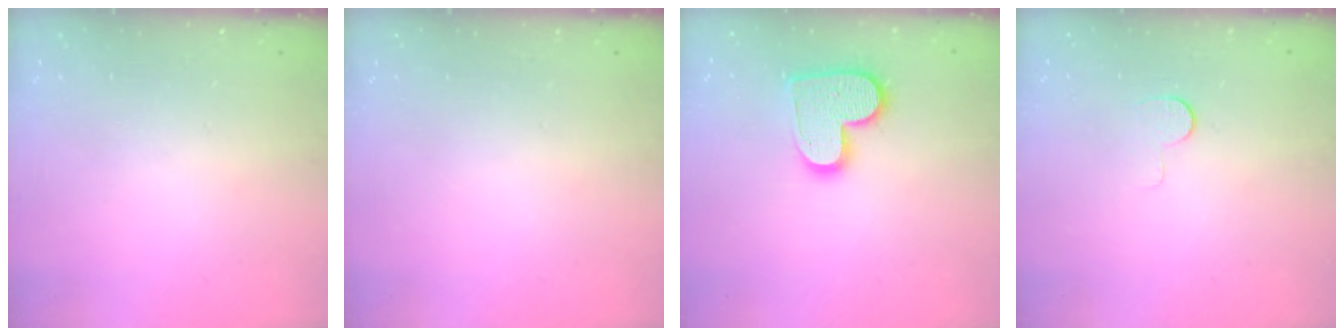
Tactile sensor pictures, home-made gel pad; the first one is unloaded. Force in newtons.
{"total": 0.0}
{"total": 12.3, "press": 12.2, "slide": 0.6}
{"total": 5.0, "press": 5.0, "slide": 0.5}